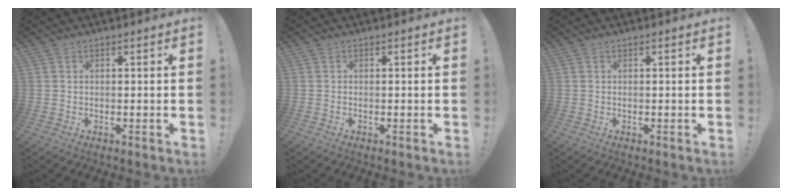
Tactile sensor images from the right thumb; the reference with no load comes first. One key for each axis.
{"total": 0.0}
{"total": 0.0}